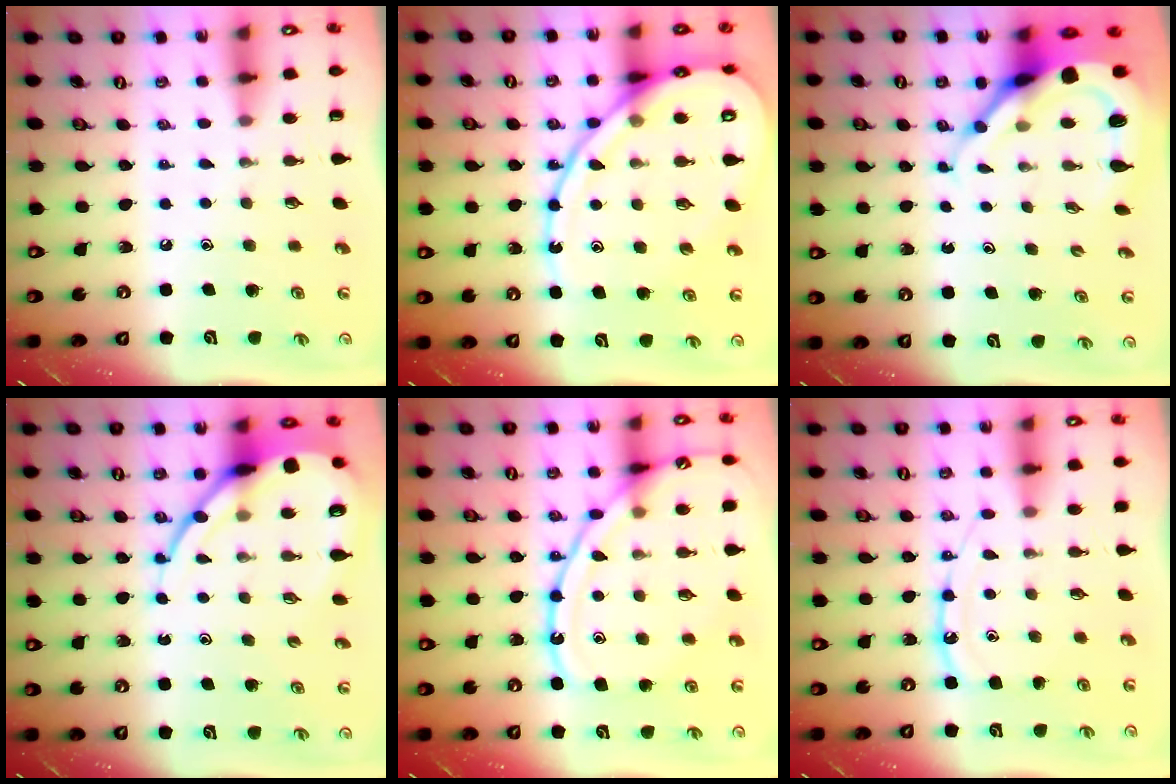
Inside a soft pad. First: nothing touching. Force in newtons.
{"total": 17.7, "press": 17.6, "slide": 1.8}
{"total": 10.3, "press": 10.3, "slide": 1.3}
{"total": 13.4, "press": 13.3, "slide": 1.4}
{"total": 13.7, "press": 13.7, "slide": 1.1}
{"total": 10.7, "press": 10.7, "slide": 0.4}